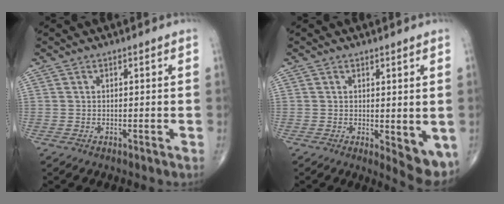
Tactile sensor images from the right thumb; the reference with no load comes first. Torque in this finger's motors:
{"motor_torque": [-0.08, 0.66, 0.04, -0.16, 0.03]}